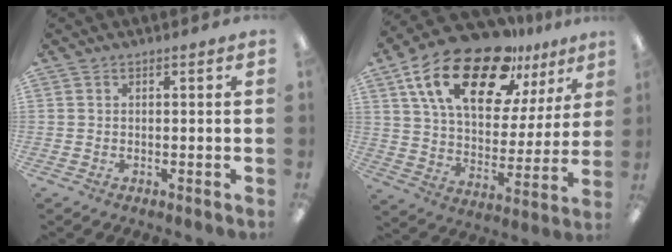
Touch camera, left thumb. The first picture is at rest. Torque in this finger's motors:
{"motor_torque": [0.82, 0.88, 1.66, -1.11, 0.57]}